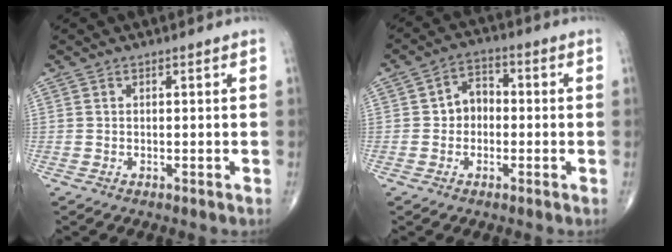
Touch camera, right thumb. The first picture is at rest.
{"total": 5.4, "force": [-0.4, 4.3, 3.3], "torque": [-0.031, 0.023, -0.018]}